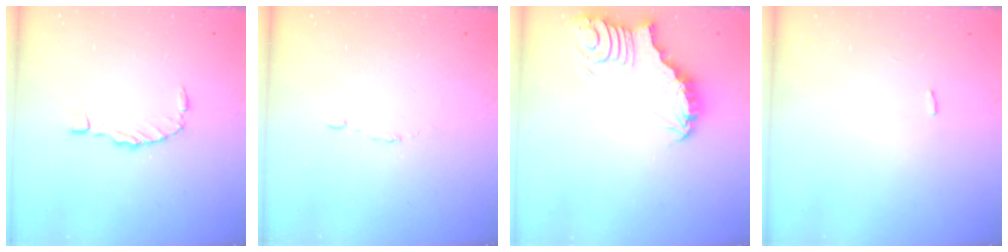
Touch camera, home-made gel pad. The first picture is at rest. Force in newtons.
{"total": 1.9, "press": 1.9, "slide": 0.1}
{"total": 3.5, "press": 3.5, "slide": 0.6}
{"total": 1.5, "press": 1.4, "slide": 0.3}